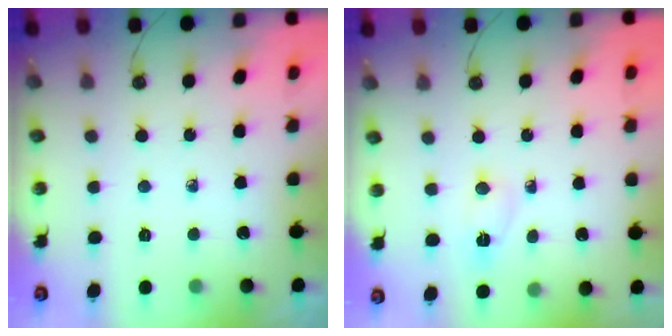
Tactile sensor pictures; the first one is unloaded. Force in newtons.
{"total": 2.2, "press": 2.1, "slide": 0.6}